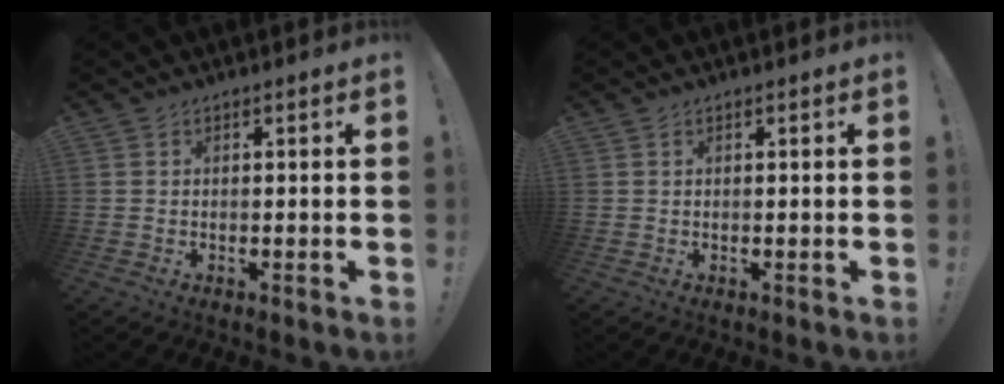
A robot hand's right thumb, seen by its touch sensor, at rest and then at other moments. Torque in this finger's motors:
{"motor_torque": [-0.09, -0.25, -0.02, 0.17, -0.04]}